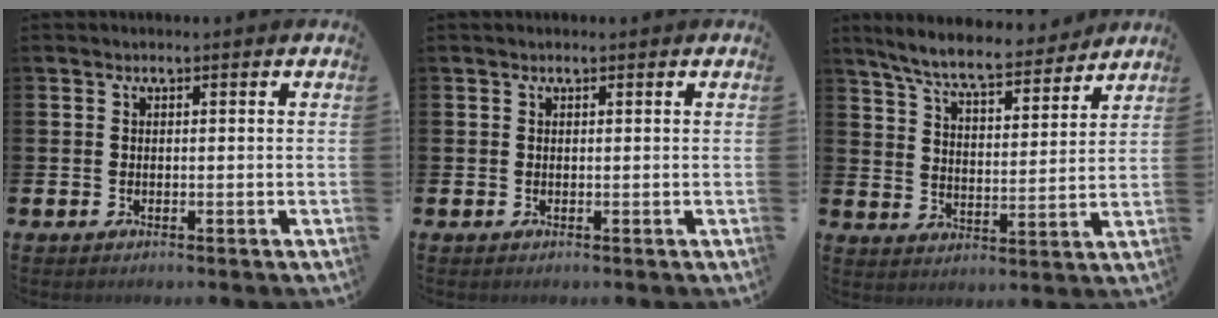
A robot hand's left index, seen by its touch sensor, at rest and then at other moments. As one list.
[{"total": 0.0}, {"total": 7.8, "force": [7.1, 1.1, 2.9], "torque": [-0.090, -0.038, 0.126]}]